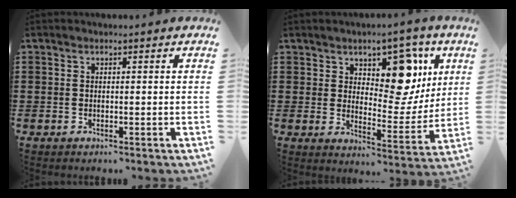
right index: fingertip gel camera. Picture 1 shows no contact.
{"total": 10.6, "force": [5.8, 5.8, 6.6], "torque": [-0.095, -0.030, 0.097]}